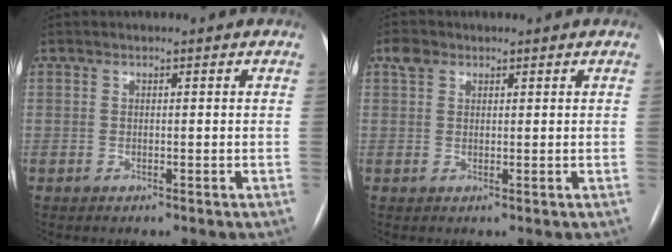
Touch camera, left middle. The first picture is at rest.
{"total": 2.3, "force": [1.4, 1.6, 0.8], "torque": [-0.019, 0.016, 0.024]}